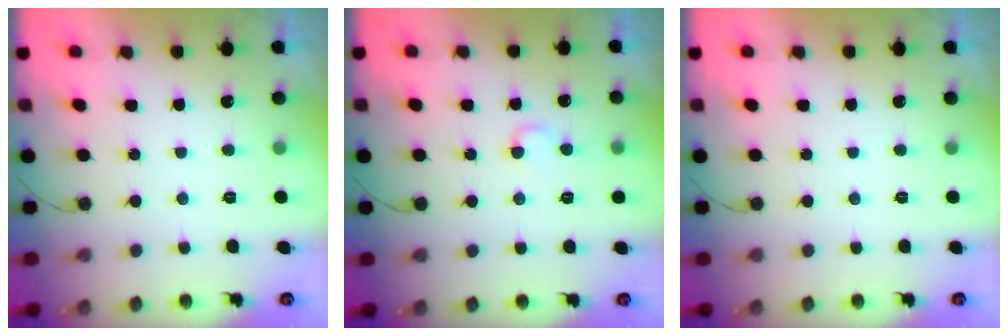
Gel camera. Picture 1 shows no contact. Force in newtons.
{"total": 4.4, "press": 4.4, "slide": 0.3}
{"total": 0.0}